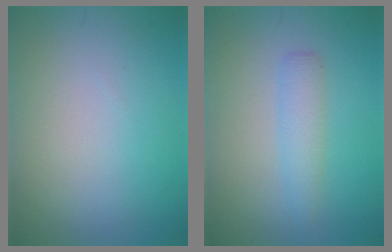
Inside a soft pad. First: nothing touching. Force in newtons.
{"total": 2.1, "press": 2.1, "slide": 0.1}